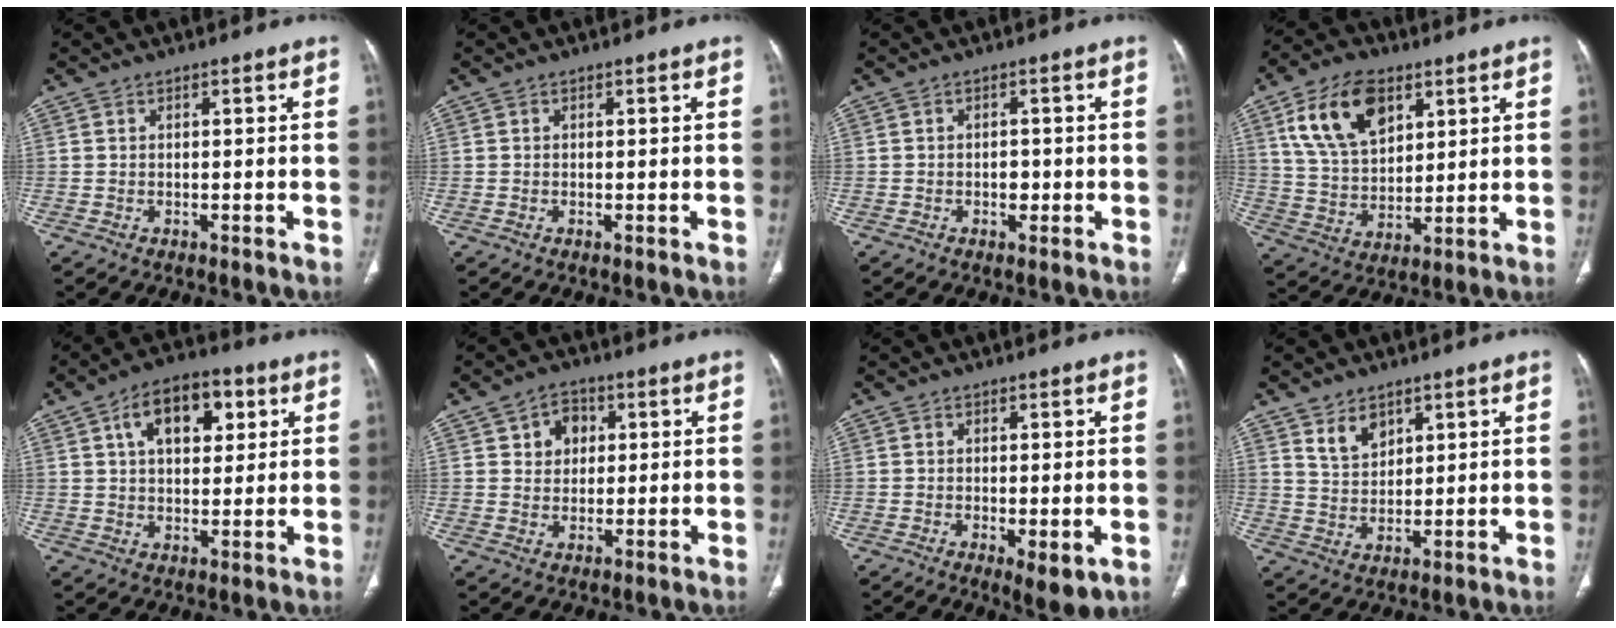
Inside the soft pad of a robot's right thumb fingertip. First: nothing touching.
{"total": 0.0}
{"total": 2.1, "force": [-0.5, 1.5, 1.4], "torque": [-0.010, 0.005, -0.005]}
{"total": 15.2, "force": [7.2, 9.1, 9.9], "torque": [-0.153, -0.020, 0.139]}
{"total": 12.6, "force": [4.7, 7.3, 9.2], "torque": [-0.109, 0.003, 0.073]}
{"total": 5.7, "force": [1.9, 4.6, 2.8], "torque": [-0.015, -0.002, 0.028]}
{"total": 5.0, "force": [-1.2, 1.8, 4.5], "torque": [-0.071, -0.016, -0.013]}
{"total": 5.2, "force": [3.4, 3.2, 2.3], "torque": [-0.020, -0.028, 0.072]}